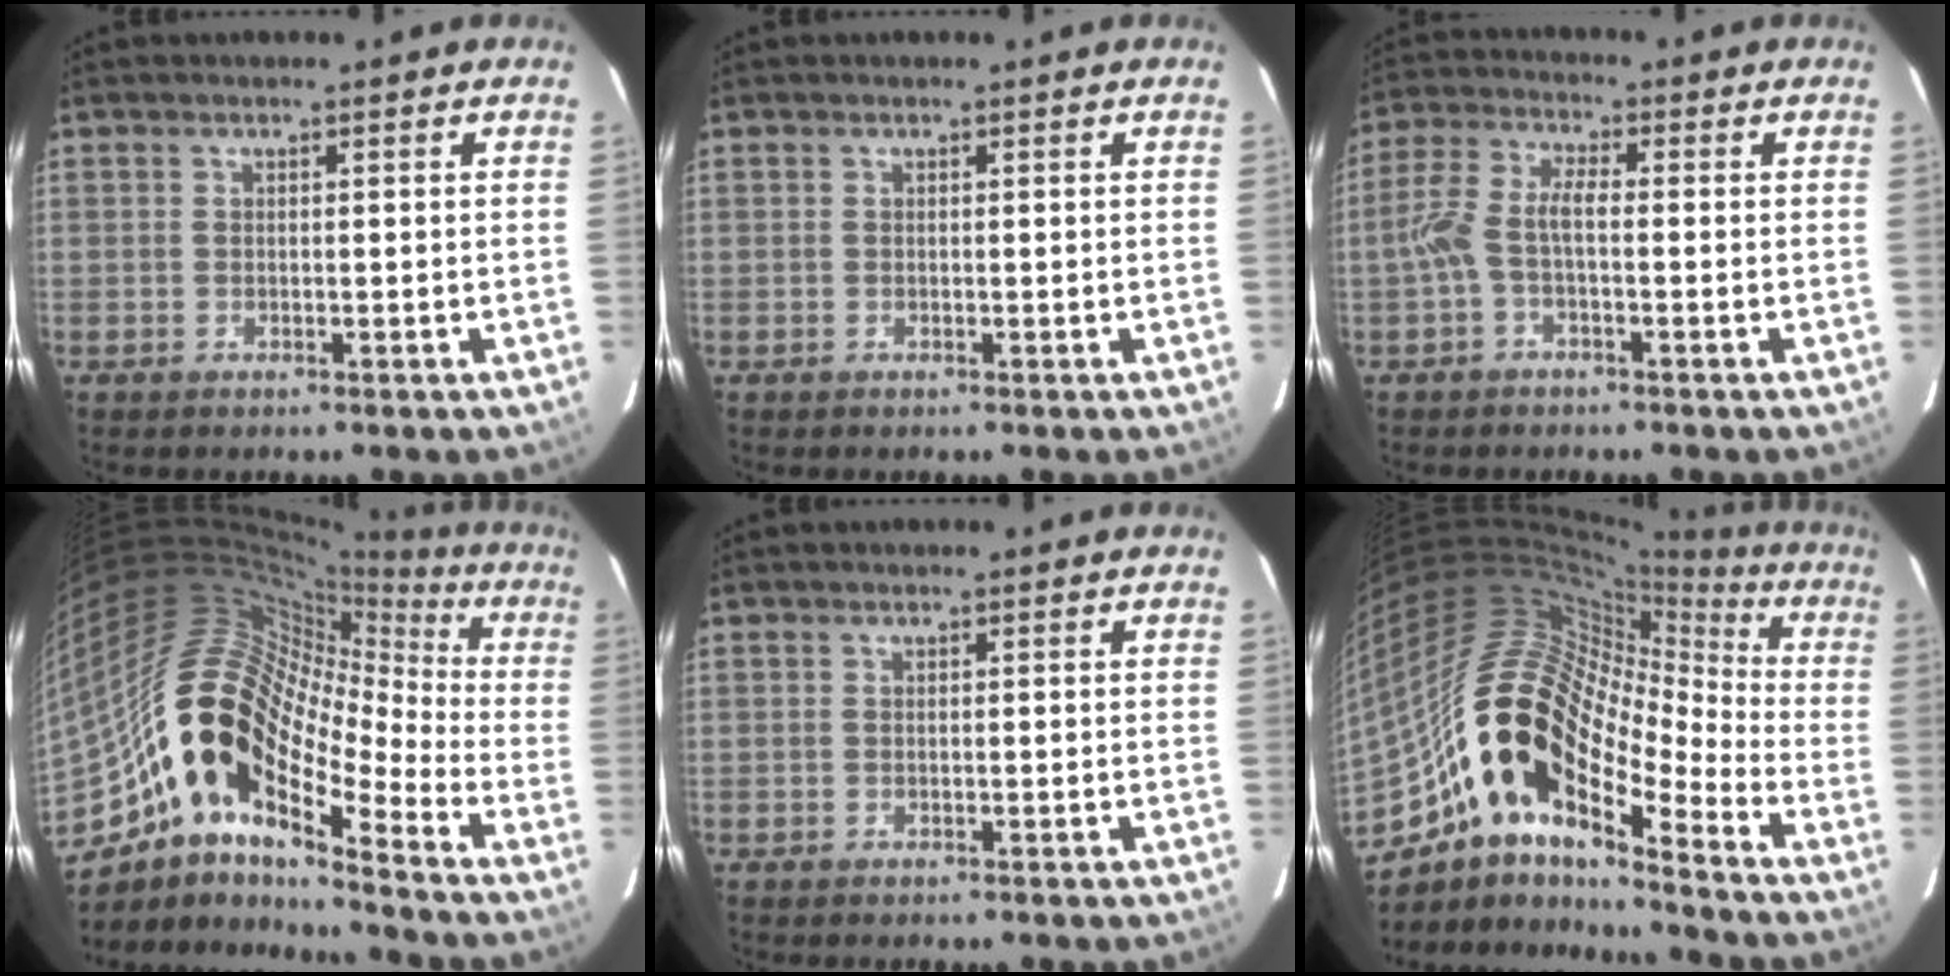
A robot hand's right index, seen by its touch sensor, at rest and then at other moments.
{"total": 0.0}
{"total": 5.3, "force": [-1.4, 1.8, 4.8], "torque": [-0.113, 0.016, -0.032]}
{"total": 17.6, "force": [-9.3, 7.9, 12.7], "torque": [-0.204, -0.003, -0.194]}
{"total": 0.0}
{"total": 19.1, "force": [-11.0, 8.2, 13.2], "torque": [-0.221, -0.005, -0.225]}